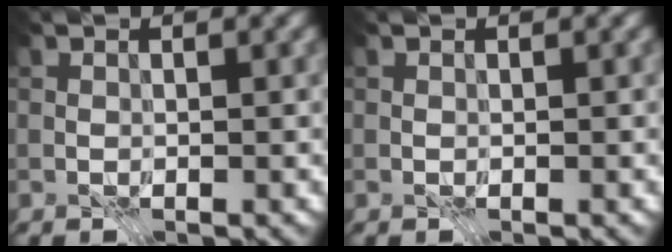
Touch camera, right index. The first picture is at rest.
{"total": 0.0}